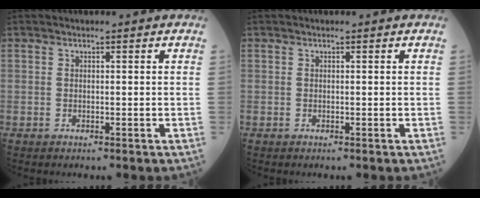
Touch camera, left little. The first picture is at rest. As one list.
[{"total": 0.0}]